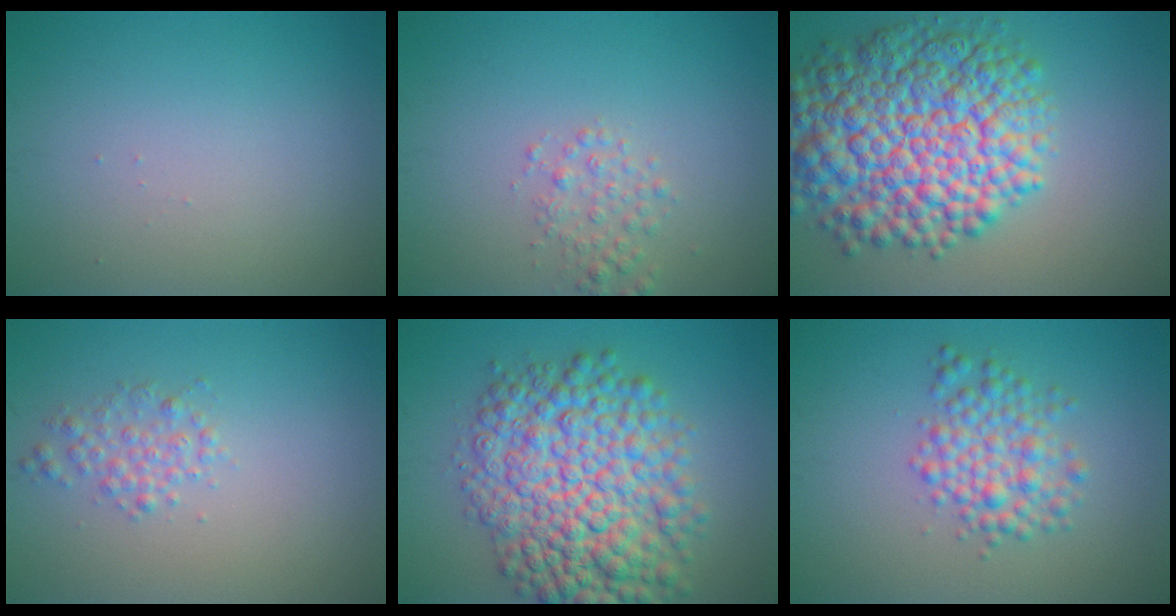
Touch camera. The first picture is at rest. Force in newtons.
{"total": 1.8, "press": 1.8, "slide": 0.1}
{"total": 13.0, "press": 12.9, "slide": 0.4}
{"total": 1.8, "press": 1.8, "slide": 0.0}
{"total": 11.0, "press": 11.0, "slide": 0.2}
{"total": 3.8, "press": 3.8, "slide": 0.0}